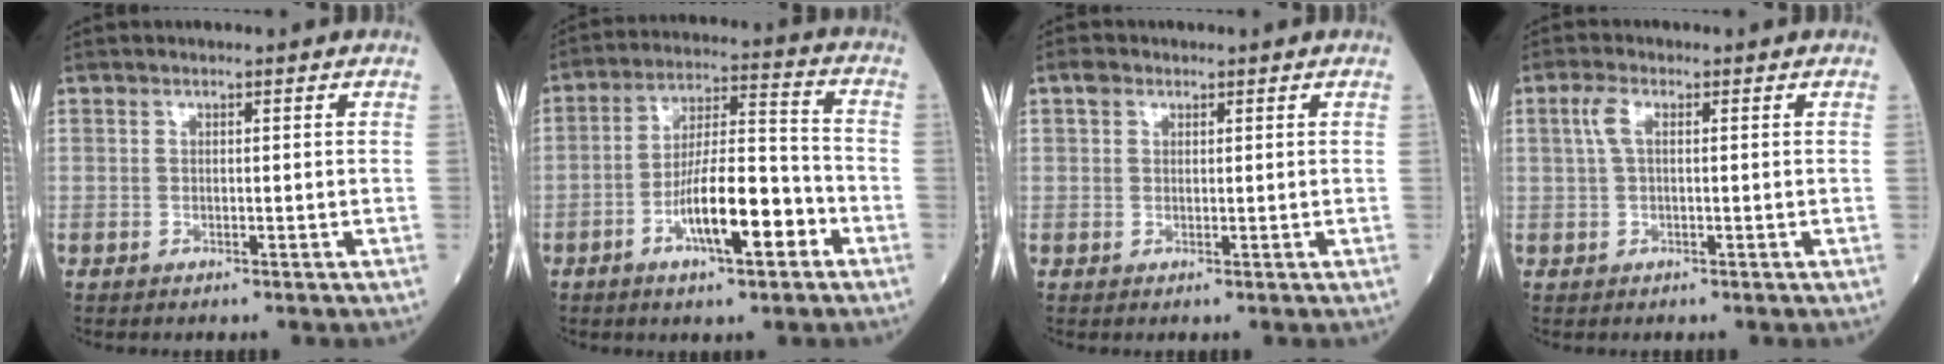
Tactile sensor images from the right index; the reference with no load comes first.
{"total": 11.7, "force": [-5.0, 2.6, 10.3], "torque": [-0.187, 0.011, -0.082]}
{"total": 1.5, "force": [0.8, 1.2, 0.6], "torque": [-0.012, 0.008, 0.013]}
{"total": 2.5, "force": [0.6, 0.9, 2.2], "torque": [-0.058, 0.013, 0.015]}